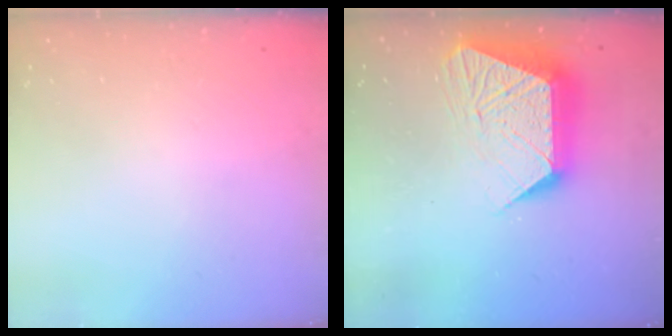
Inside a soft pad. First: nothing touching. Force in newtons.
{"total": 17.7, "press": 17.6, "slide": 1.6}